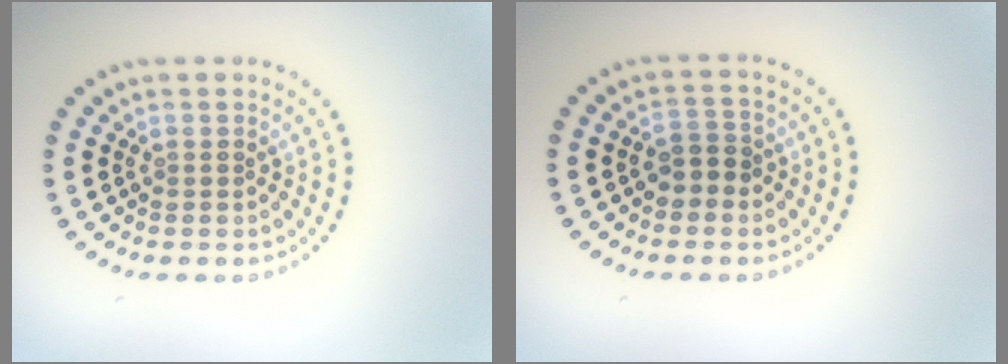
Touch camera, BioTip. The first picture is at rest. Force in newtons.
{"total": 2.0, "press": 1.9, "slide": 0.6}